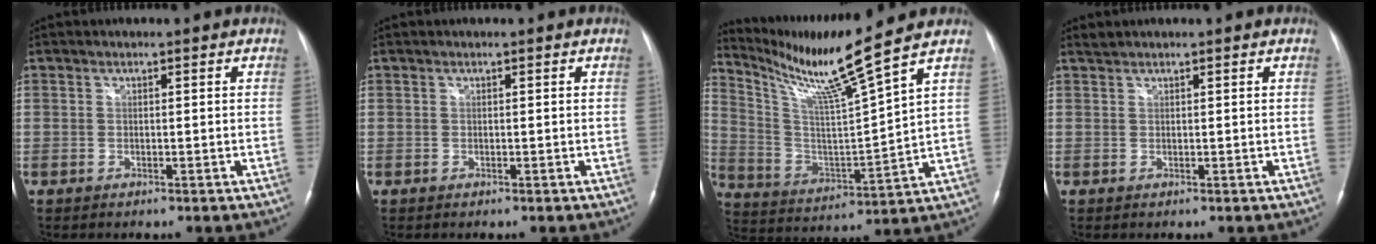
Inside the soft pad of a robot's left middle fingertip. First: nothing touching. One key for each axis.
{"total": 0.0}
{"total": 13.3, "fx": 10.5, "fy": -3.2, "fz": 7.4, "tx": -0.145, "ty": -0.031, "tz": 0.203}
{"total": 0.7, "fx": 0.7, "fy": -0.1, "fz": 0.0, "tx": -0.006, "ty": 0.006, "tz": 0.019}